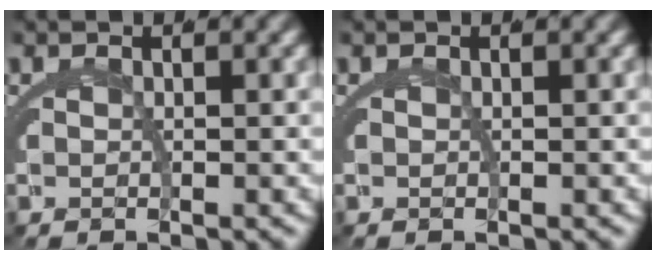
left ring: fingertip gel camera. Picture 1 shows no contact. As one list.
[{"total": 0.0}]